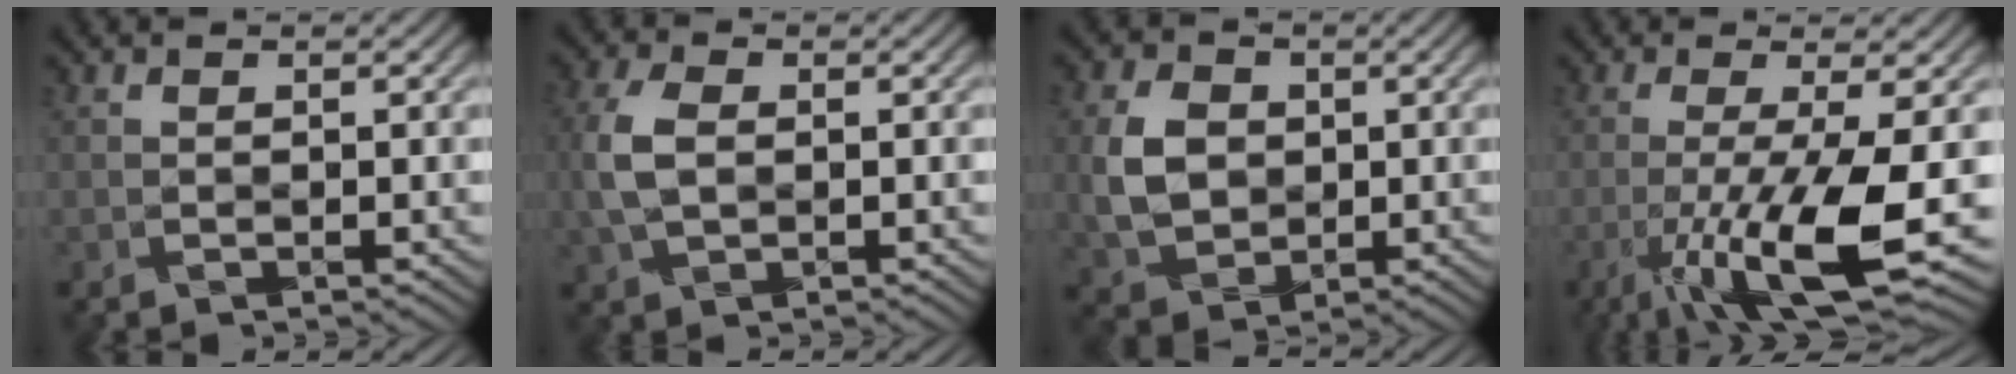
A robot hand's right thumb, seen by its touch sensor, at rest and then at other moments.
{"total": 5.8, "force": [-0.2, 3.8, 4.4], "torque": [-0.120, 0.002, -0.008]}
{"total": 7.1, "force": [0.1, 5.6, 4.4], "torque": [-0.108, 0.001, -0.004]}
{"total": 10.8, "force": [-3.7, 1.9, 10.0], "torque": [-0.157, -0.004, -0.064]}